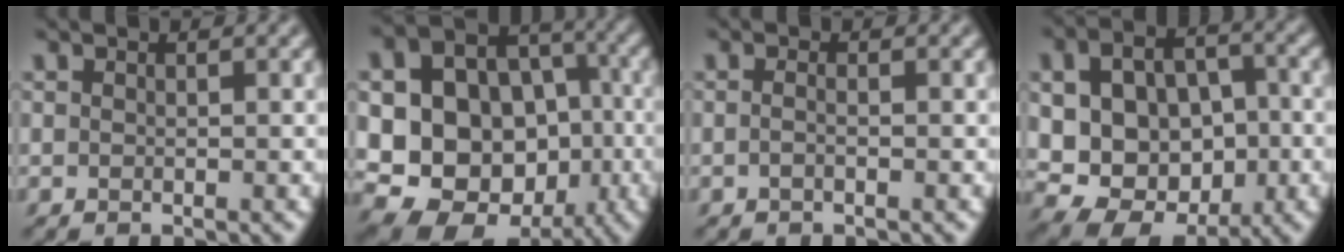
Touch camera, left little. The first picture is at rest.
{"total": 19.0, "force": [-1.8, 16.6, 9.1], "torque": [-0.171, 0.013, -0.028]}
{"total": 0.8, "force": [-0.5, 0.0, 0.6], "torque": [-0.015, 0.000, -0.010]}
{"total": 10.8, "force": [-0.5, 8.3, 7.0], "torque": [-0.116, 0.003, 0.003]}